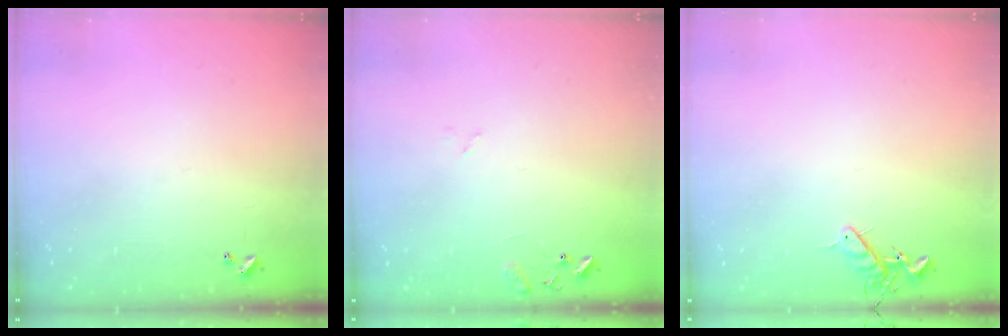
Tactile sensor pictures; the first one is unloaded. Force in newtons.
{"total": 9.5, "press": 9.5, "slide": 0.9}
{"total": 7.2, "press": 7.1, "slide": 1.1}